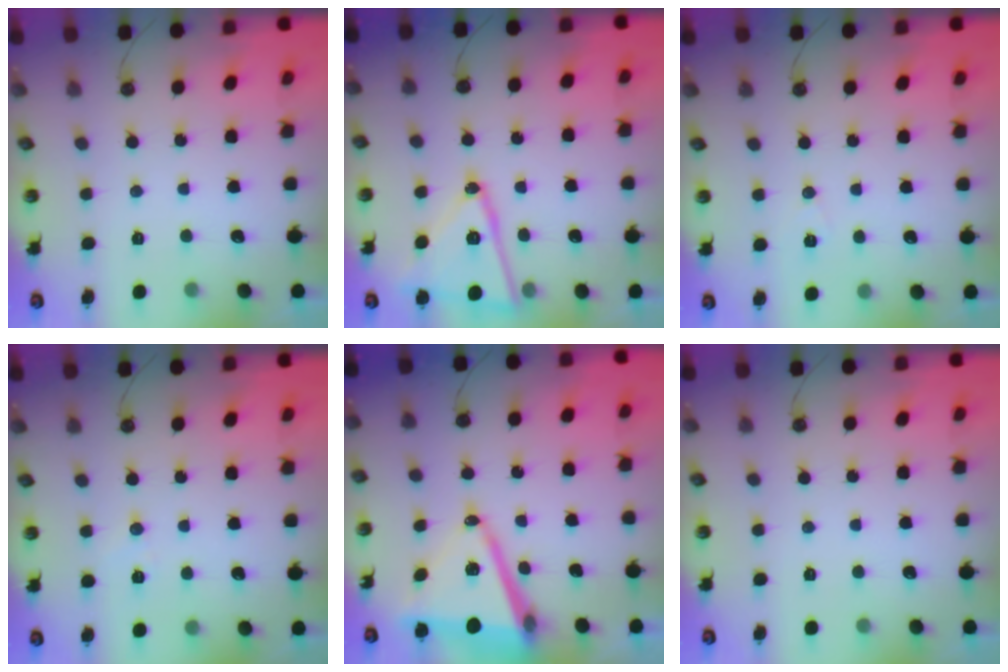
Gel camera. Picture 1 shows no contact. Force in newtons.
{"total": 16.7, "press": 16.7, "slide": 0.7}
{"total": 5.9, "press": 3.7, "slide": 4.5}
{"total": 4.5, "press": 4.3, "slide": 1.5}
{"total": 13.6, "press": 13.0, "slide": 4.1}
{"total": 0.0}